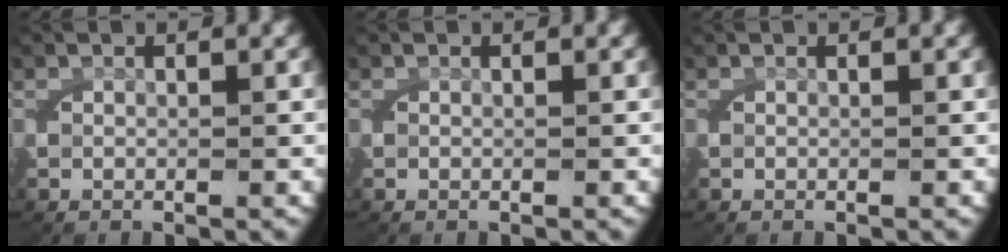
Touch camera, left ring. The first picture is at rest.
{"total": 0.0}
{"total": 0.0}